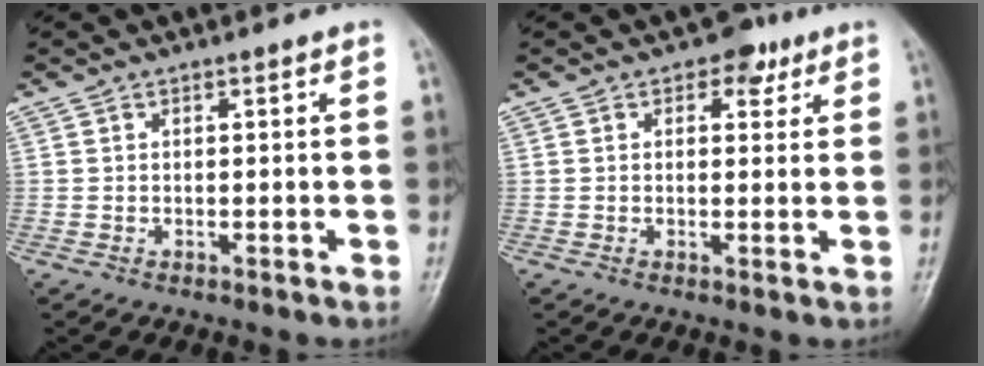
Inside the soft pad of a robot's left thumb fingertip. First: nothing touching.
{"total": 3.6, "force": [1.9, 2.5, 1.9], "torque": [-0.001, -0.003, 0.020]}